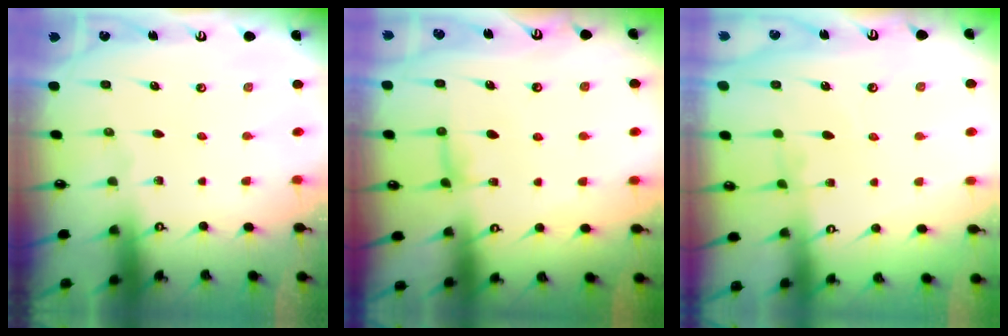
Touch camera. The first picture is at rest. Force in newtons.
{"total": 2.3, "press": 2.3, "slide": 0.0}
{"total": 2.9, "press": 2.9, "slide": 0.4}